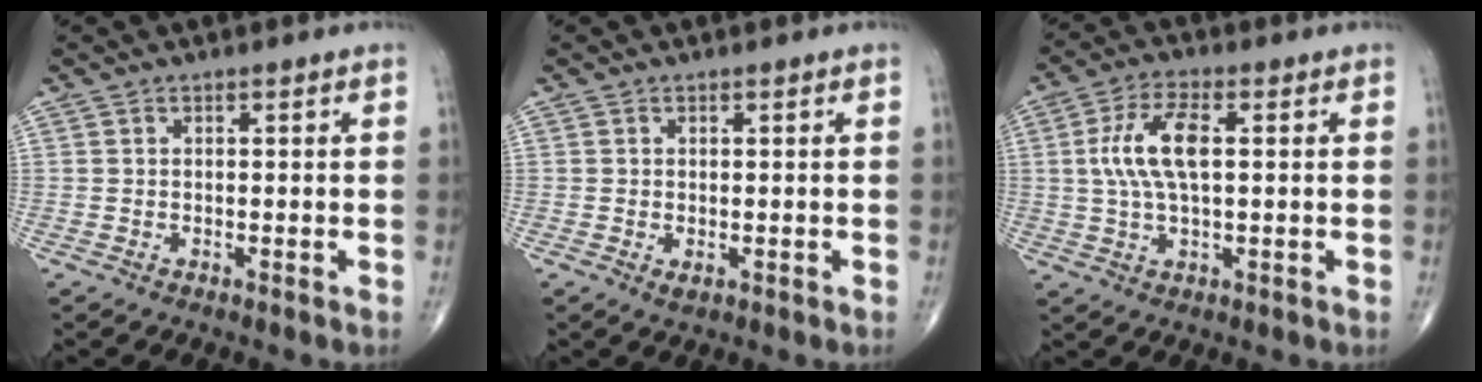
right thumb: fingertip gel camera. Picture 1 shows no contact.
{"total": 1.2, "force": [-0.3, 0.7, 0.9], "torque": [-0.011, -0.003, -0.002]}
{"total": 9.6, "force": [1.3, 4.0, 8.7], "torque": [-0.180, 0.009, 0.023]}